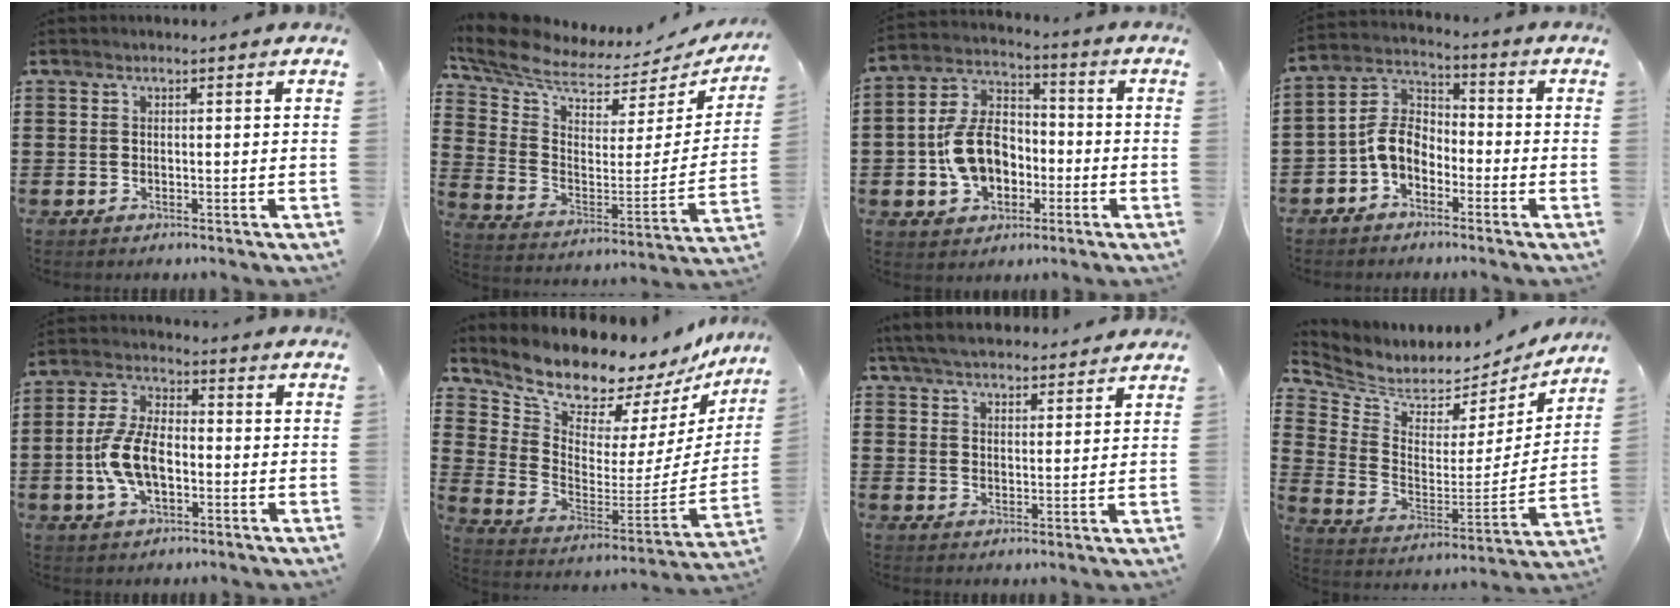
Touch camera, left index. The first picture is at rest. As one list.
[{"total": 5.8, "force": [5.2, 1.5, 1.9], "torque": [-0.068, -0.056, 0.087]}, {"total": 10.8, "force": [-2.0, 7.8, 7.2], "torque": [-0.175, 0.021, -0.039]}, {"total": 6.5, "force": [-3.1, 4.2, 3.8], "torque": [-0.104, 0.005, -0.071]}, {"total": 8.9, "force": [-1.8, 4.6, 7.3], "torque": [-0.174, -0.002, -0.039]}, {"total": 10.0, "force": [9.5, 2.2, 2.0], "torque": [-0.089, -0.082, 0.168]}, {"total": 5.5, "force": [5.3, 0.9, 1.5], "torque": [-0.047, -0.014, 0.097]}, {"total": 4.7, "force": [4.2, 2.0, 0.2], "torque": [-0.040, -0.046, 0.071]}]